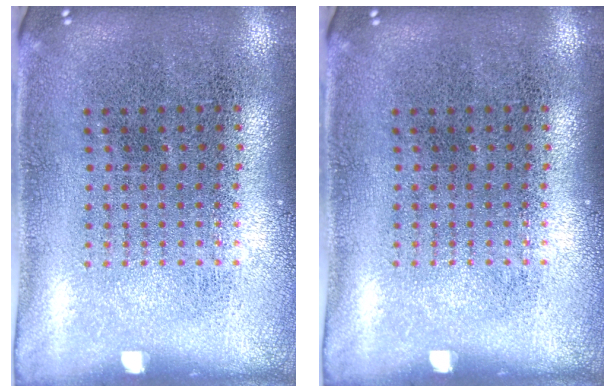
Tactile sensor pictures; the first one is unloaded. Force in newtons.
{"total": 0.0}